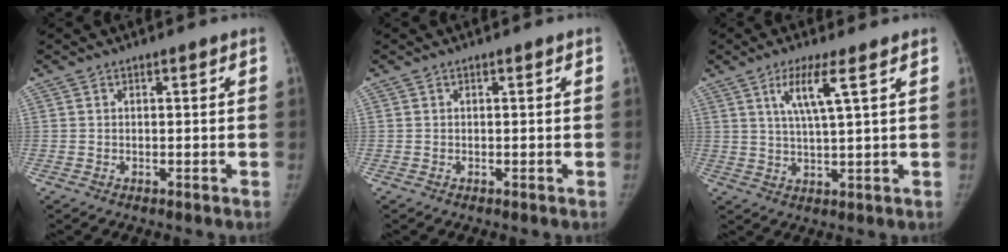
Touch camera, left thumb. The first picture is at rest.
{"total": 0.0}
{"total": 6.5, "force": [3.0, 0.2, 5.8], "torque": [-0.119, -0.018, 0.062]}